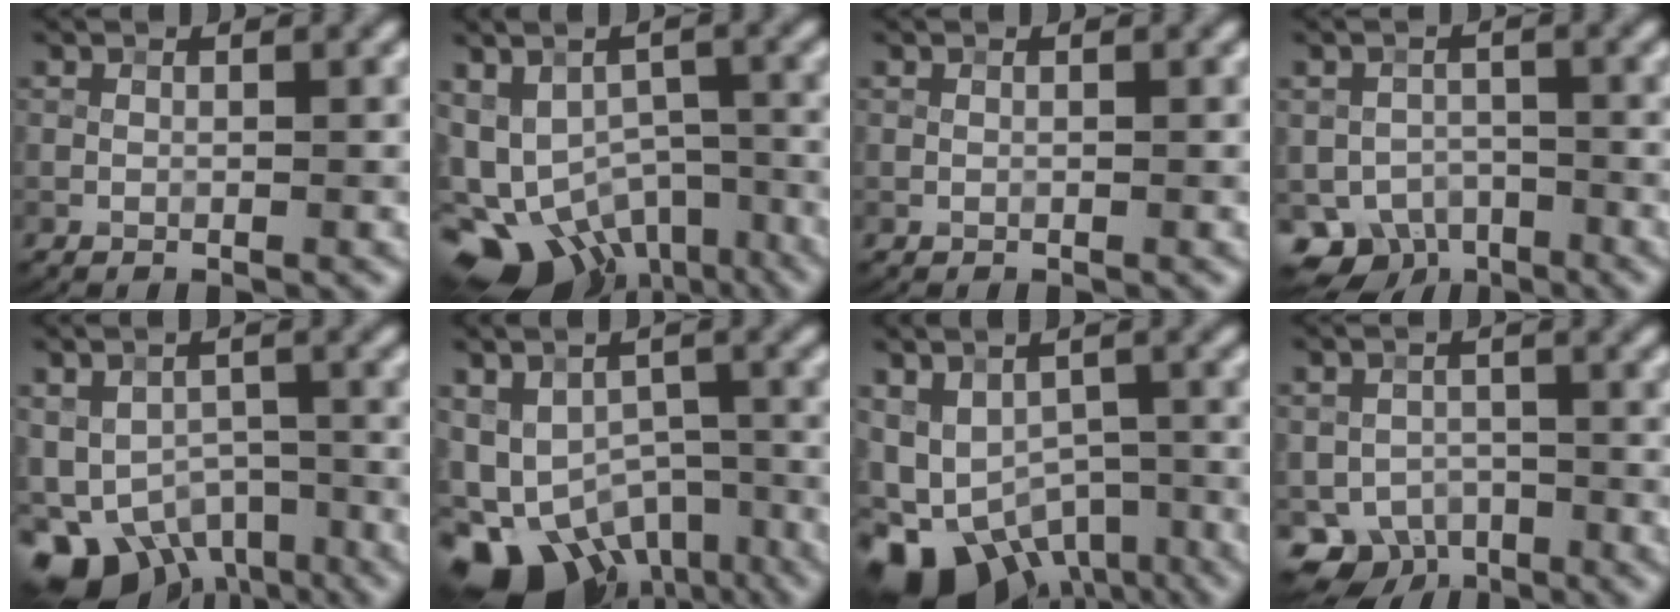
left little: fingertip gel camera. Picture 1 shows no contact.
{"total": 13.0, "force": [-7.6, 8.4, 6.4], "torque": [-0.105, -0.027, -0.086]}
{"total": 0.0}
{"total": 5.2, "force": [-3.5, 3.5, 1.4], "torque": [-0.009, -0.009, -0.053]}
{"total": 9.7, "force": [-6.3, 5.4, 5.1], "torque": [-0.082, -0.023, -0.095]}
{"total": 13.7, "force": [-8.6, 8.5, 6.6], "torque": [-0.110, -0.036, -0.104]}
{"total": 11.4, "force": [-6.6, 6.9, 6.2], "torque": [-0.100, -0.028, -0.088]}
{"total": 4.7, "force": [-3.0, 3.3, 1.3], "torque": [-0.010, -0.009, -0.046]}